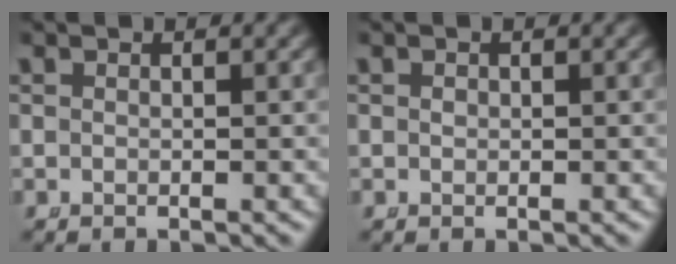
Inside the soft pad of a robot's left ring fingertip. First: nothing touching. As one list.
[{"total": 0.0}]